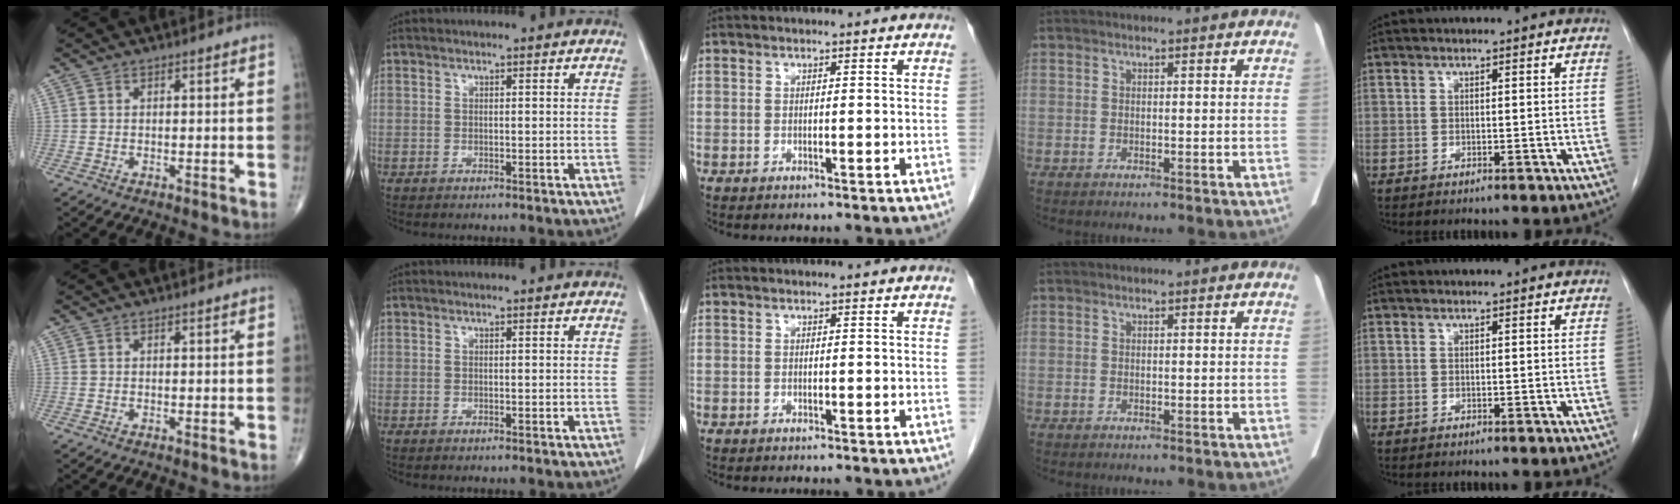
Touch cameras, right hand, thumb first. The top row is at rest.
{}